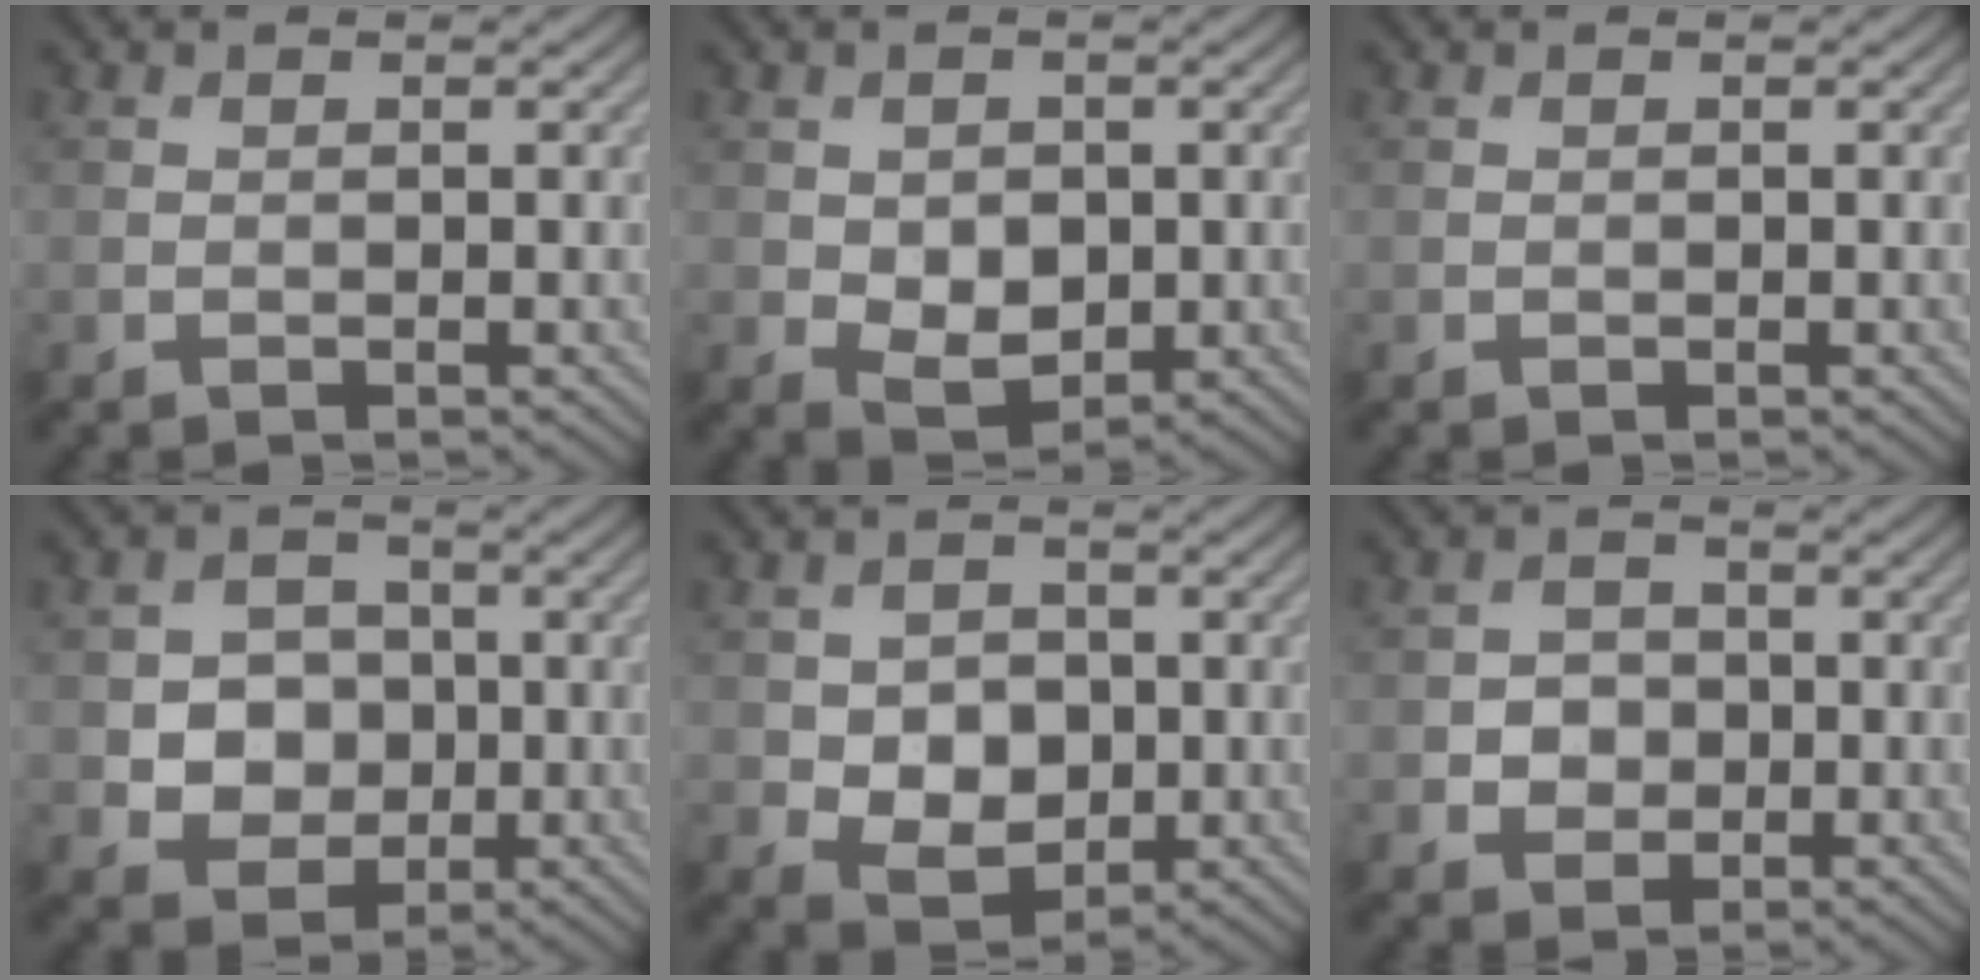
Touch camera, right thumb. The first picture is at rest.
{"total": 4.7, "force": [-0.3, 3.5, 3.1], "torque": [-0.068, -0.013, 0.000]}
{"total": 0.0}
{"total": 5.7, "force": [-0.6, 5.0, 2.6], "torque": [-0.055, -0.004, -0.026]}
{"total": 5.8, "force": [-0.6, 4.6, 3.5], "torque": [-0.076, -0.011, -0.010]}
{"total": 3.1, "force": [-0.6, 2.8, 1.2], "torque": [-0.021, -0.004, -0.019]}